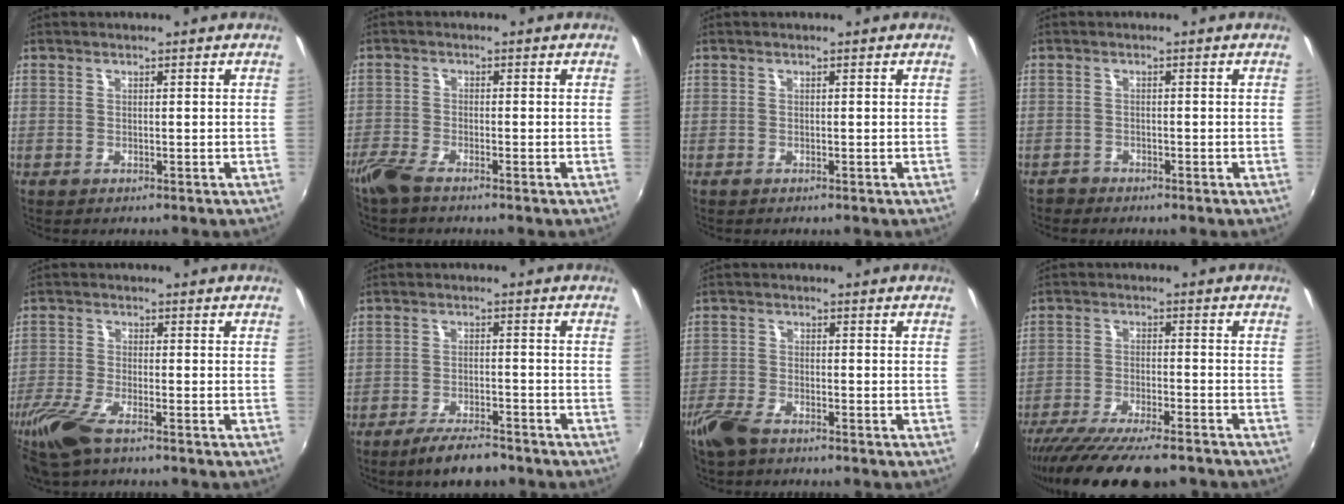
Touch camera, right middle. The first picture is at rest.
{"total": 4.0, "force": [-3.4, 0.7, 2.0], "torque": [-0.058, -0.010, -0.072]}
{"total": 0.0}
{"total": 1.5, "force": [-1.4, 0.7, -0.1], "torque": [-0.002, 0.000, -0.027]}
{"total": 8.5, "force": [-5.9, 2.4, 5.8], "torque": [-0.147, -0.024, -0.120]}
{"total": 7.5, "force": [-6.1, 1.8, 3.8], "torque": [-0.086, -0.010, -0.102]}
{"total": 5.6, "force": [-4.4, 2.1, 2.8], "torque": [-0.078, -0.010, -0.090]}
{"total": 17.8, "force": [-14.8, 3.6, 9.2], "torque": [-0.179, -0.044, -0.235]}